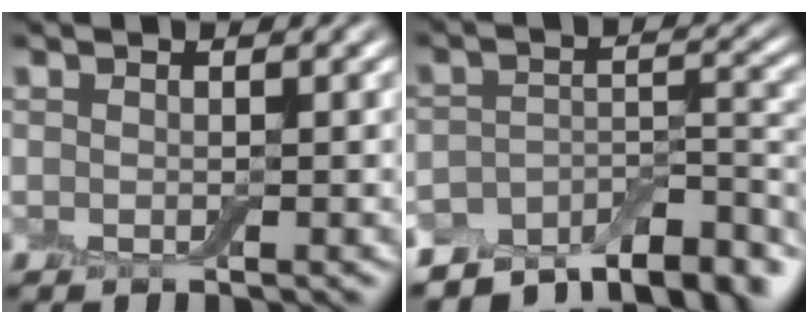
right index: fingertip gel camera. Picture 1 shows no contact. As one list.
[{"total": 8.2, "force": [-7.0, 3.1, 3.0], "torque": [-0.030, -0.001, -0.112]}]